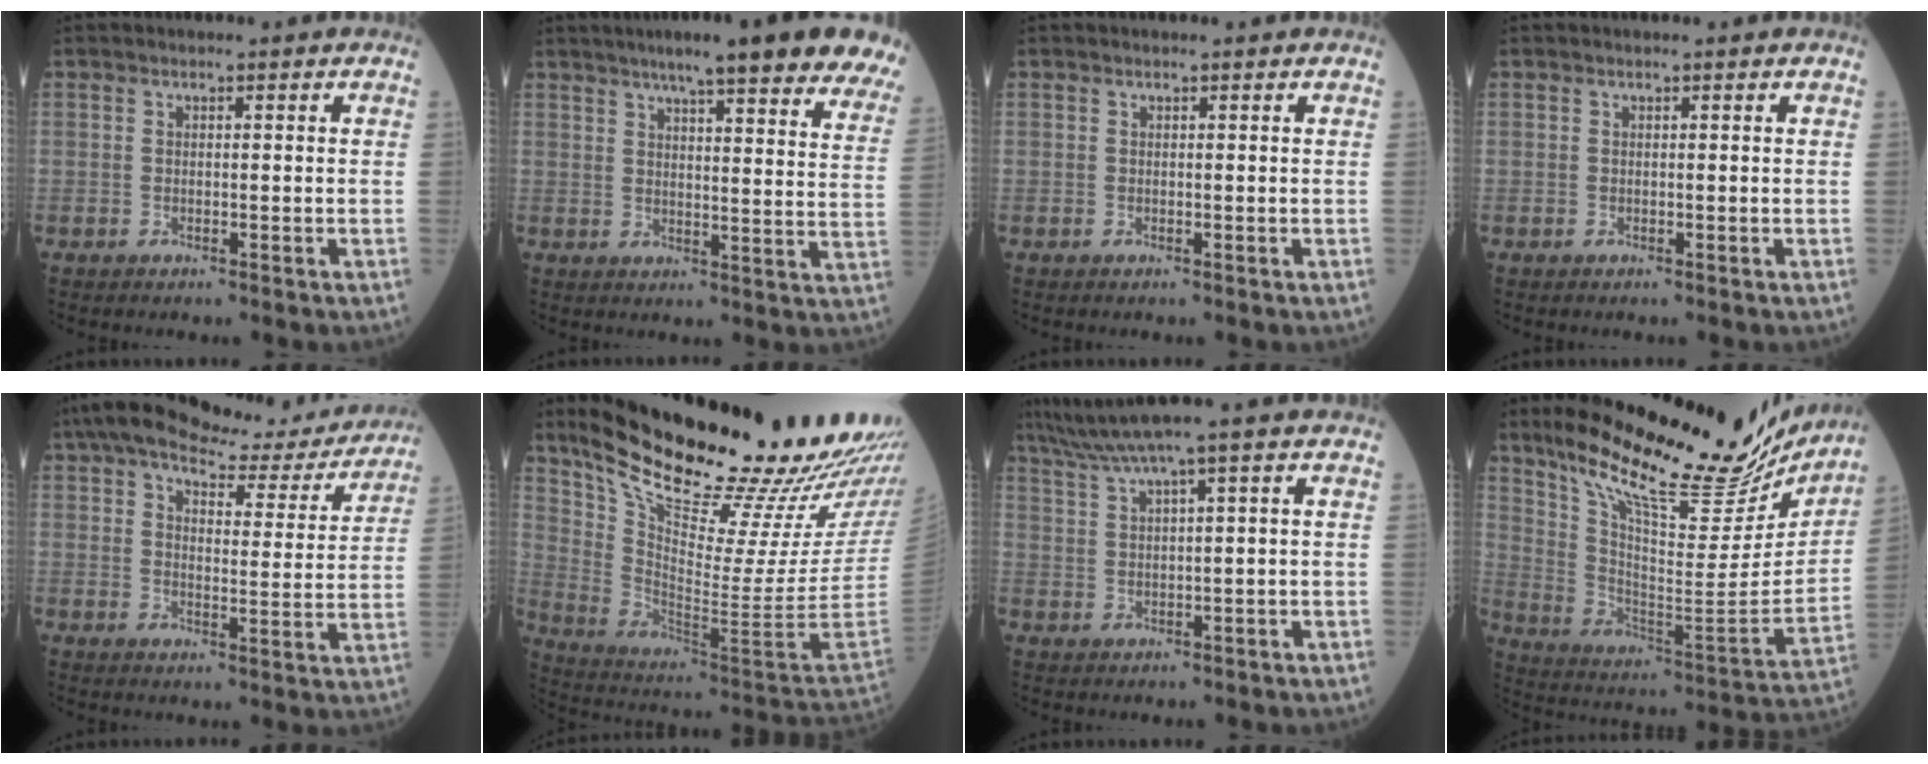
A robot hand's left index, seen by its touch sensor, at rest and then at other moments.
{"total": 23.3, "force": [19.4, 1.4, 12.8], "torque": [-0.163, -0.021, 0.226]}
{"total": 0.0}
{"total": 0.0}
{"total": 18.7, "force": [16.5, 4.7, 7.4], "torque": [-0.103, 0.008, 0.211]}
{"total": 29.2, "force": [24.0, 1.0, 16.6], "torque": [-0.268, -0.082, 0.353]}
{"total": 5.7, "force": [4.3, -2.0, 3.1], "torque": [-0.064, 0.016, 0.085]}
{"total": 25.8, "force": [21.9, 5.8, 12.5], "torque": [-0.204, -0.037, 0.320]}